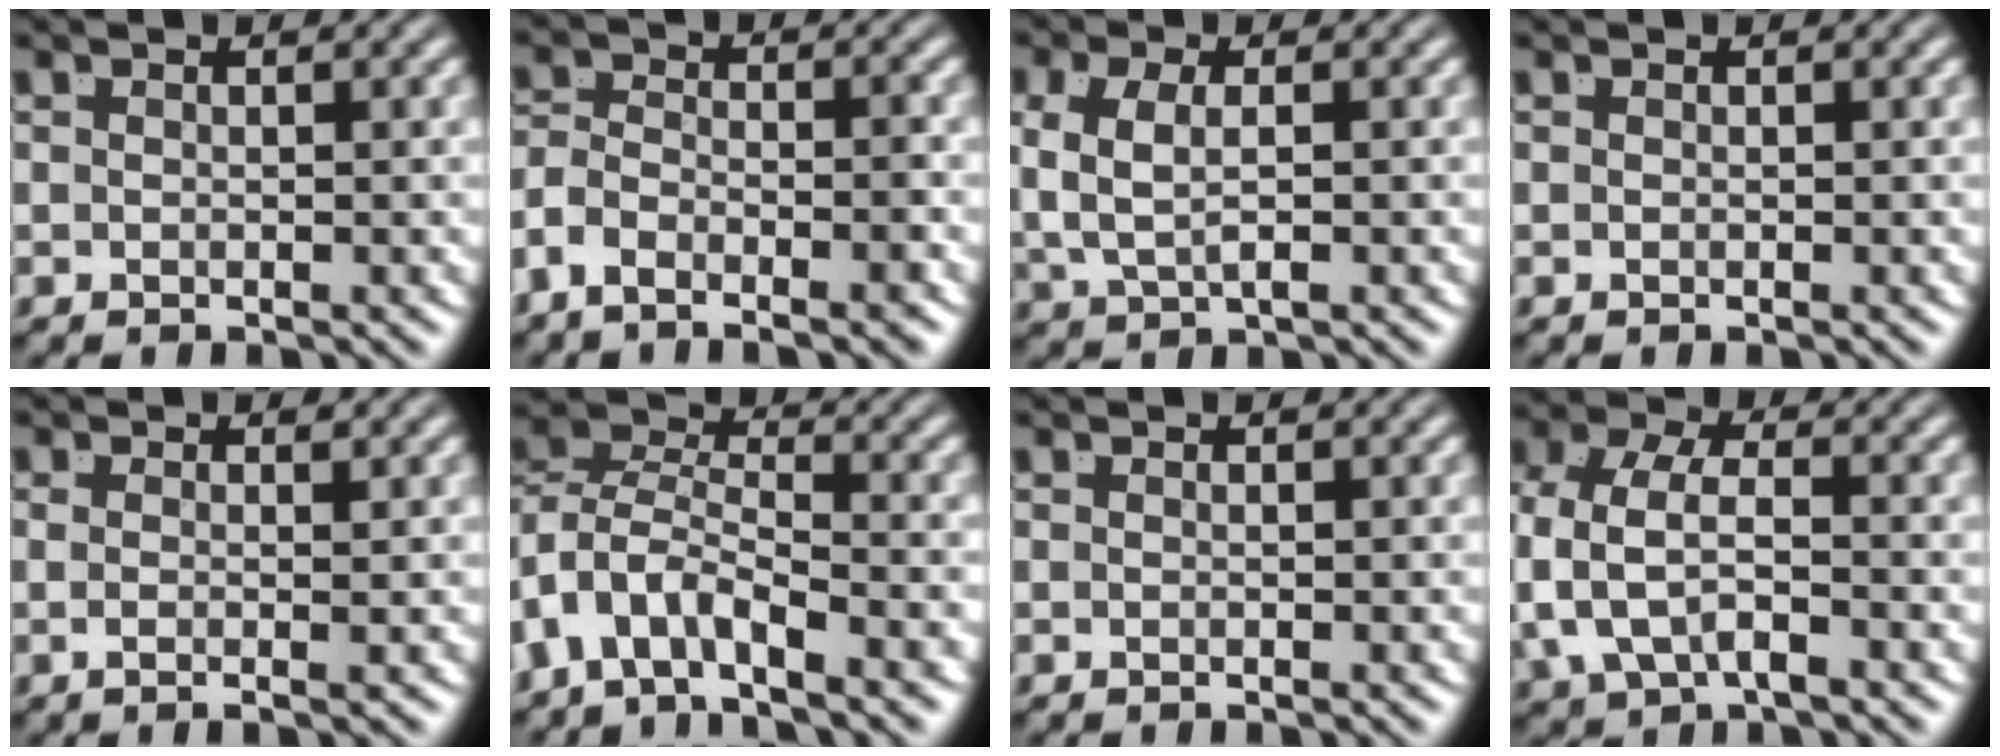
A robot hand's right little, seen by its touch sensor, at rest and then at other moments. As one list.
[{"total": 4.1, "force": [-2.3, 2.5, 2.3], "torque": [-0.055, -0.018, -0.038]}, {"total": 4.0, "force": [0.4, 2.5, 3.2], "torque": [-0.077, -0.005, 0.013]}, {"total": 0.0}, {"total": 1.7, "force": [-0.3, -0.9, 1.5], "torque": [-0.022, -0.014, 0.003]}, {"total": 8.3, "force": [-1.6, 6.9, 4.4], "torque": [-0.115, -0.027, -0.037]}, {"total": 0.0}, {"total": 5.9, "force": [-0.3, 4.1, 4.1], "torque": [-0.106, -0.017, 0.002]}]